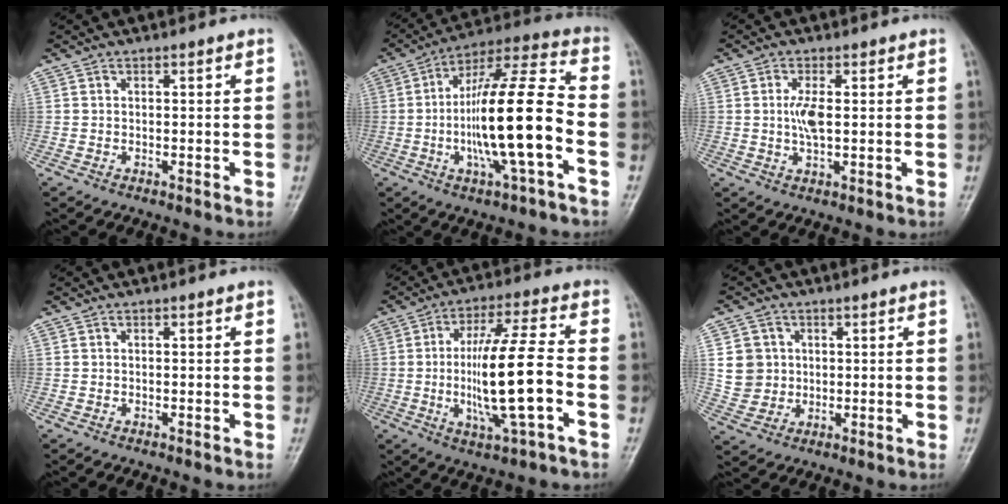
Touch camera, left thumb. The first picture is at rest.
{"total": 19.5, "force": [-3.8, 3.8, 18.7], "torque": [-0.347, 0.031, -0.067]}
{"total": 4.2, "force": [0.4, 1.7, 3.8], "torque": [-0.080, -0.003, 0.009]}
{"total": 0.0}
{"total": 15.5, "force": [-2.6, 2.7, 15.0], "torque": [-0.287, 0.017, -0.044]}
{"total": 6.8, "force": [1.2, 6.4, 1.7], "torque": [-0.006, -0.002, 0.024]}